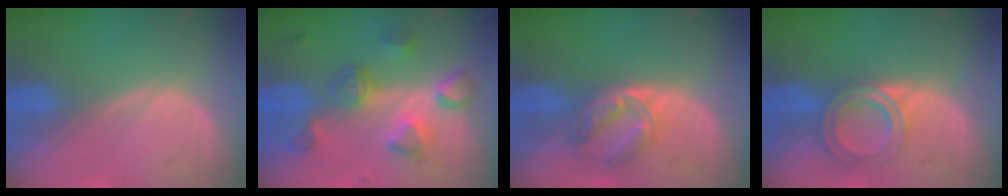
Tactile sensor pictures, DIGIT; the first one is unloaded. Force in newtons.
{"total": 8.0, "press": 7.3, "slide": 3.1}
{"total": 5.8, "press": 5.5, "slide": 1.7}
{"total": 6.4, "press": 5.4, "slide": 3.4}